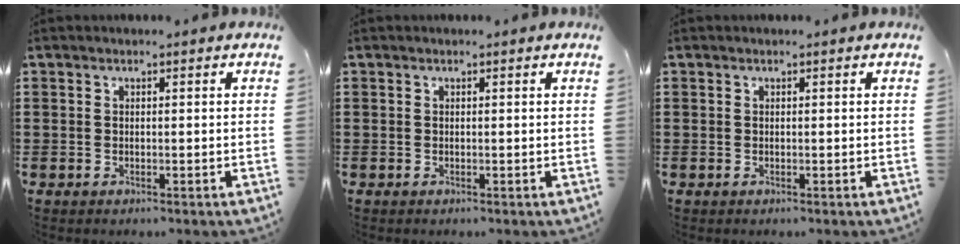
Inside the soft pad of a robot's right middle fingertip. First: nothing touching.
{"total": 0.0}
{"total": 0.0}